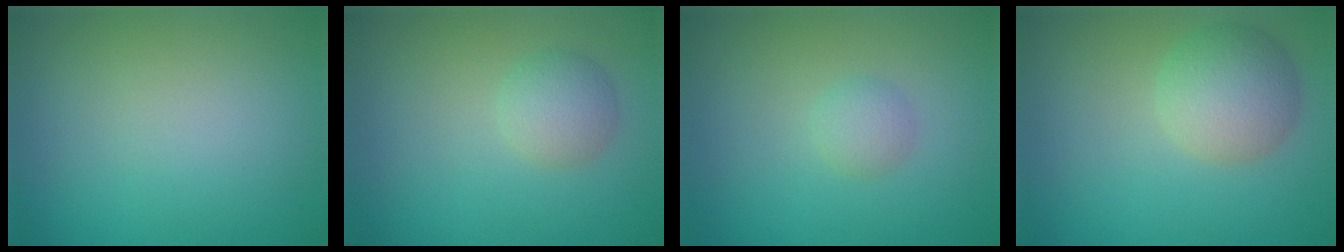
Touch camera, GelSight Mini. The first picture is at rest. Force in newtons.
{"total": 2.3, "press": 2.3, "slide": 0.0}
{"total": 1.4, "press": 1.4, "slide": 0.1}
{"total": 4.4, "press": 4.4, "slide": 0.2}